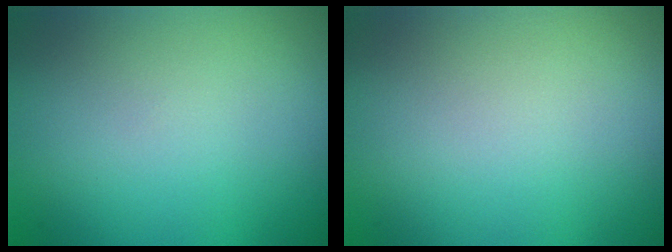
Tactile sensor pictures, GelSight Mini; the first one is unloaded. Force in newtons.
{"total": 0.0}